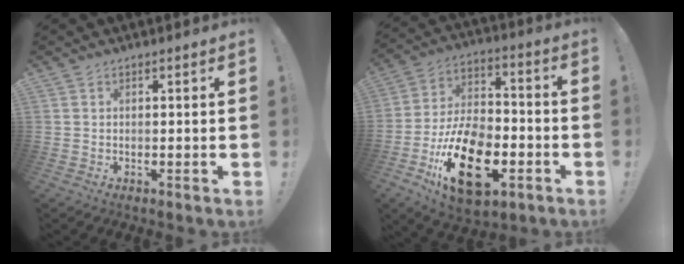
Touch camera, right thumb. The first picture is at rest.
{"total": 23.1, "force": [-9.7, 12.9, 16.5], "torque": [-0.283, 0.061, -0.152]}